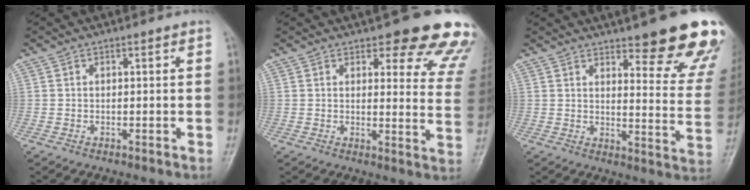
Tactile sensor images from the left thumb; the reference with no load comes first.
{"total": 17.3, "force": [13.9, 5.3, 8.9], "torque": [-0.052, -0.075, 0.140]}
{"total": 19.5, "force": [14.0, 4.9, 12.8], "torque": [-0.122, -0.081, 0.169]}